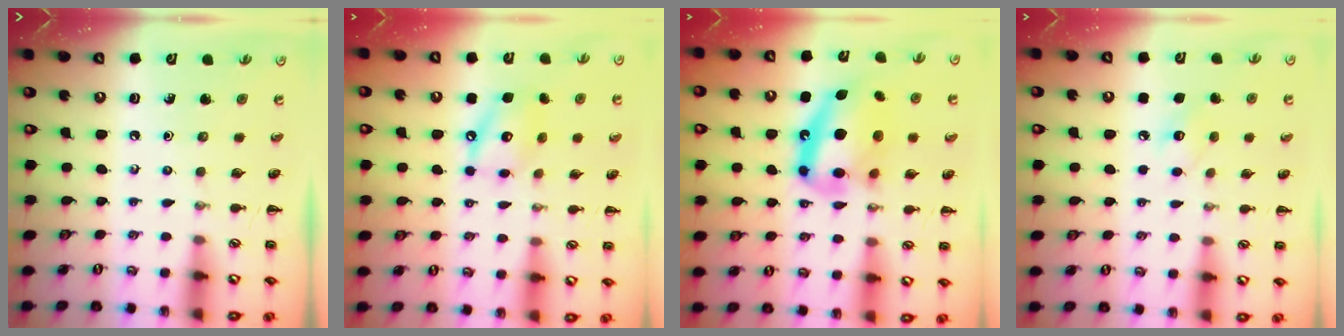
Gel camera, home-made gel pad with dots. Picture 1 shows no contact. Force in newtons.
{"total": 11.1, "press": 10.9, "slide": 1.8}
{"total": 16.3, "press": 15.7, "slide": 4.4}
{"total": 7.5, "press": 7.3, "slide": 1.5}